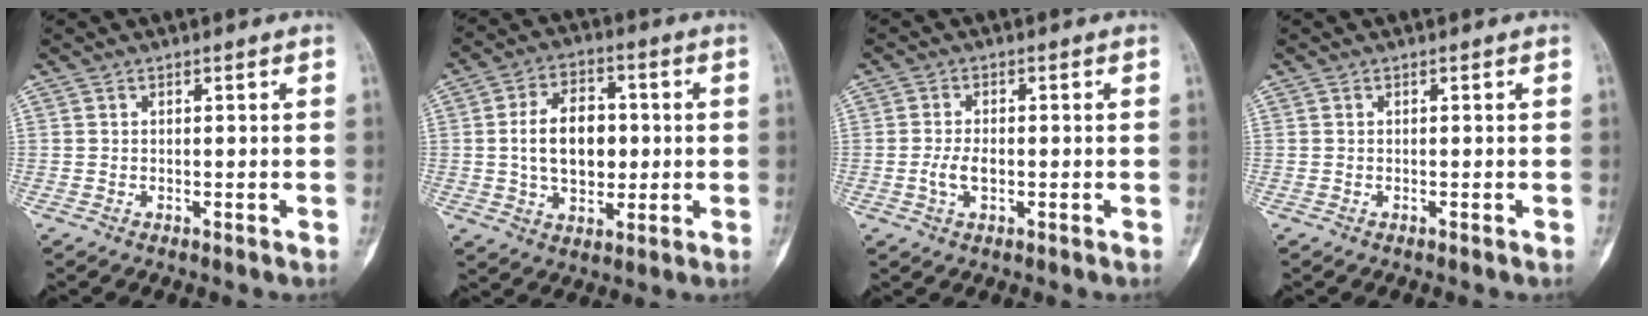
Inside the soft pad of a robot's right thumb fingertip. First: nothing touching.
{"total": 11.9, "force": [0.4, 8.0, 8.9], "torque": [-0.121, 0.010, 0.008]}
{"total": 3.6, "force": [-0.7, 1.9, 3.0], "torque": [-0.064, 0.006, -0.013]}
{"total": 0.0}